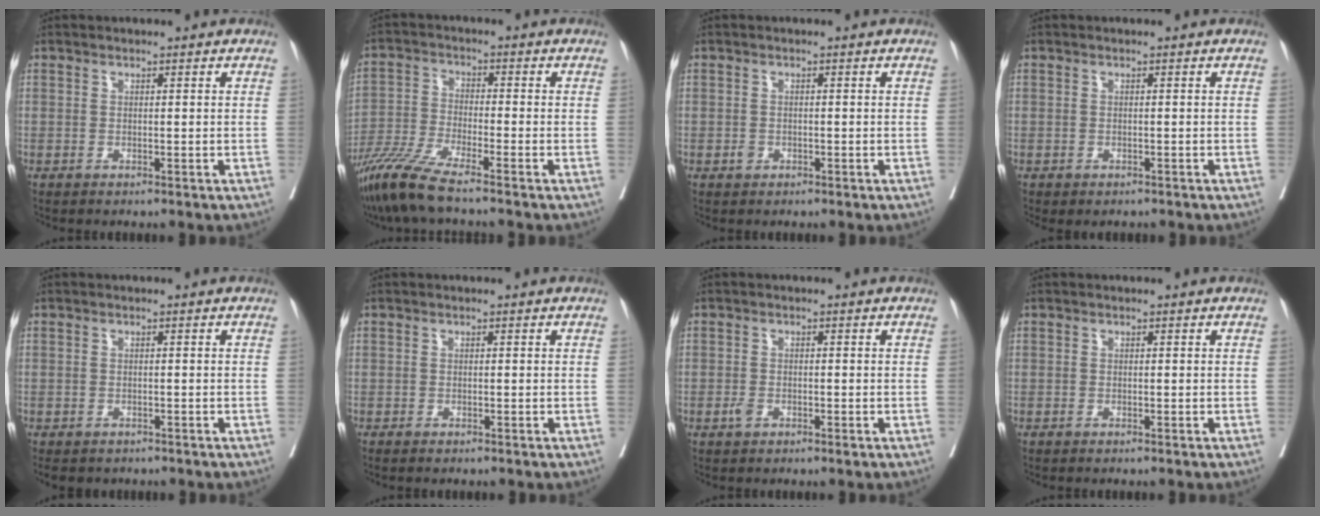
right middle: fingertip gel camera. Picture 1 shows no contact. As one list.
[{"total": 8.8, "force": [-7.0, -0.3, 5.2], "torque": [-0.107, -0.034, -0.141]}, {"total": 1.0, "force": [-0.5, 0.8, 0.4], "torque": [-0.004, 0.003, -0.006]}, {"total": 1.5, "force": [-1.3, 0.7, 0.4], "torque": [-0.009, -0.003, -0.017]}, {"total": 4.7, "force": [-3.7, 2.5, 1.5], "torque": [-0.028, -0.004, -0.048]}, {"total": 0.6, "force": [-0.5, 0.2, 0.3], "torque": [-0.008, -0.002, -0.008]}, {"total": 1.8, "force": [-0.8, 0.9, 1.3], "torque": [-0.023, 0.001, -0.013]}, {"total": 0.0}]